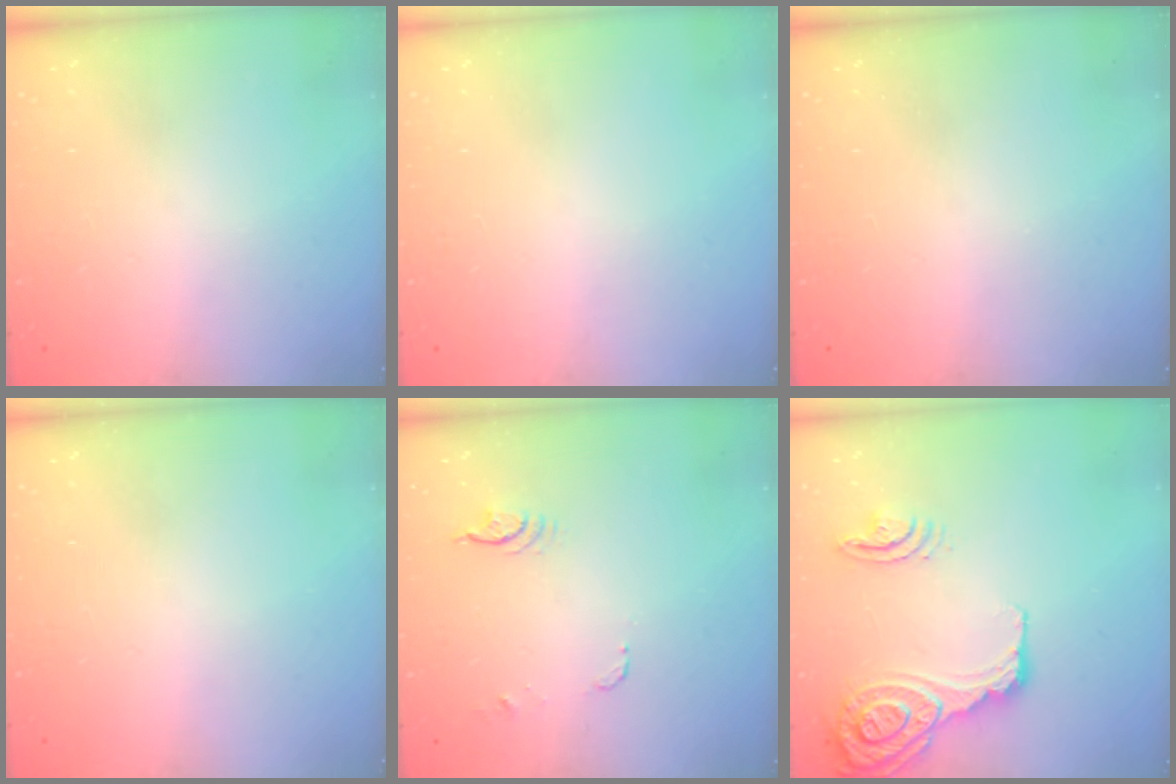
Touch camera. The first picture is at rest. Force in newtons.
{"total": 0.0}
{"total": 0.0}
{"total": 0.0}
{"total": 14.3, "press": 5.9, "slide": 13.1}
{"total": 18.9, "press": 18.6, "slide": 3.2}